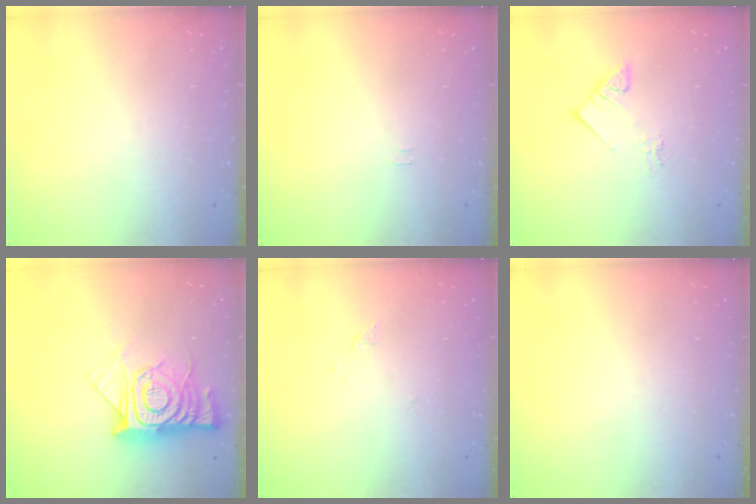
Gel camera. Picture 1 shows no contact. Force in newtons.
{"total": 3.3, "press": 3.2, "slide": 0.3}
{"total": 4.6, "press": 4.6, "slide": 0.1}
{"total": 15.9, "press": 15.8, "slide": 1.6}
{"total": 2.7, "press": 2.7, "slide": 0.4}
{"total": 0.0}